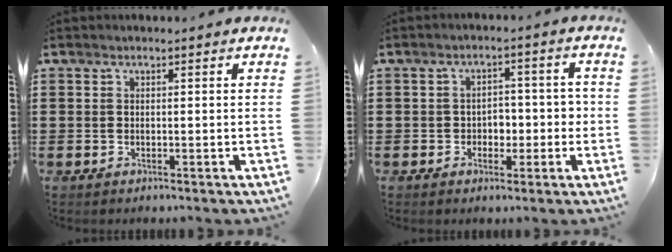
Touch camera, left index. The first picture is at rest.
{"total": 3.5, "force": [-0.8, 2.7, 2.2], "torque": [-0.041, 0.005, -0.024]}